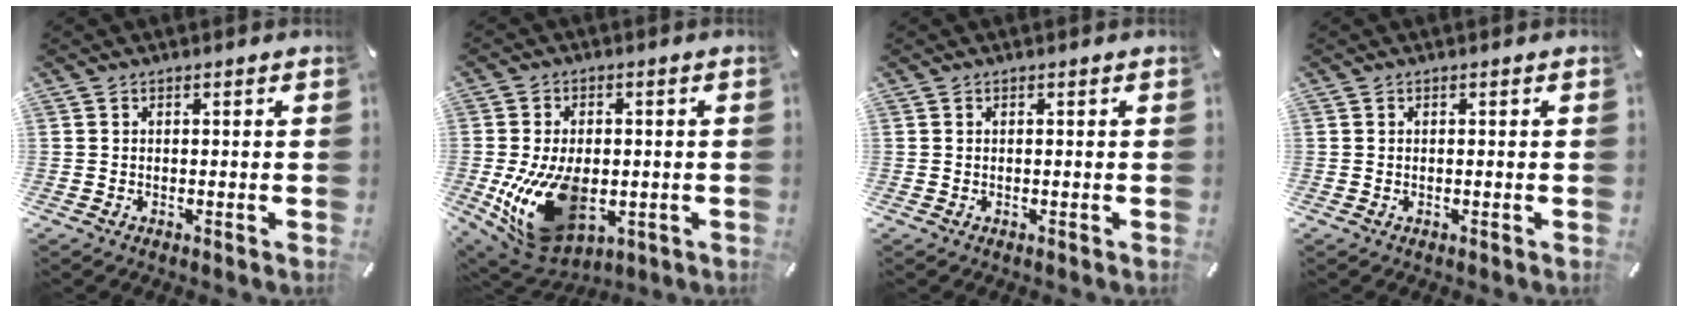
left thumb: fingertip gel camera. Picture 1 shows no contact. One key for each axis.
{"total": 19.6, "fx": -3.6, "fy": 12.5, "fz": 14.7, "tx": -0.284, "ty": 0.000, "tz": -0.042}
{"total": 0.0}
{"total": 0.0}